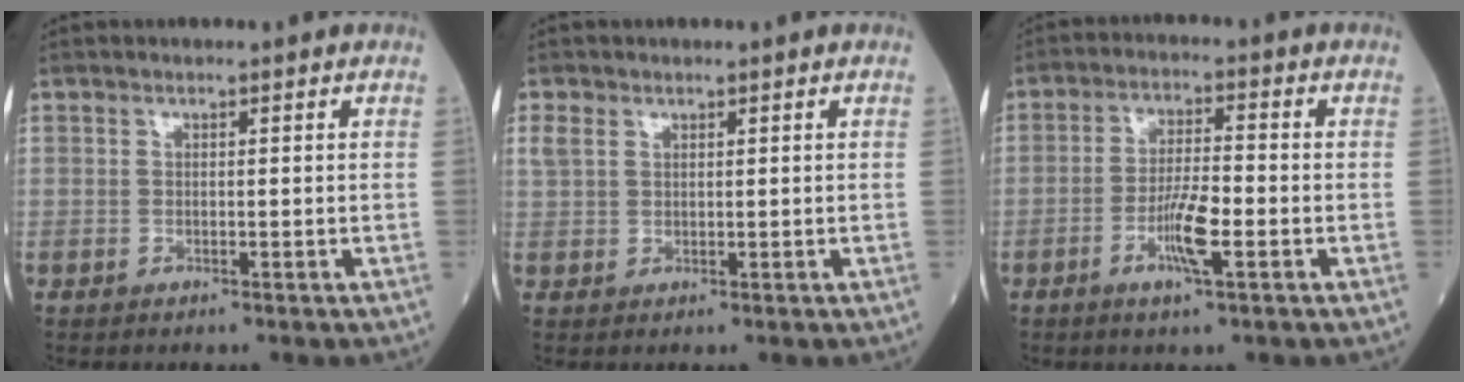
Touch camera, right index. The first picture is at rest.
{"total": 2.0, "force": [1.1, 1.4, 1.0], "torque": [-0.031, 0.010, 0.029]}
{"total": 6.4, "force": [-2.4, 0.8, 5.9], "torque": [-0.112, -0.004, -0.047]}